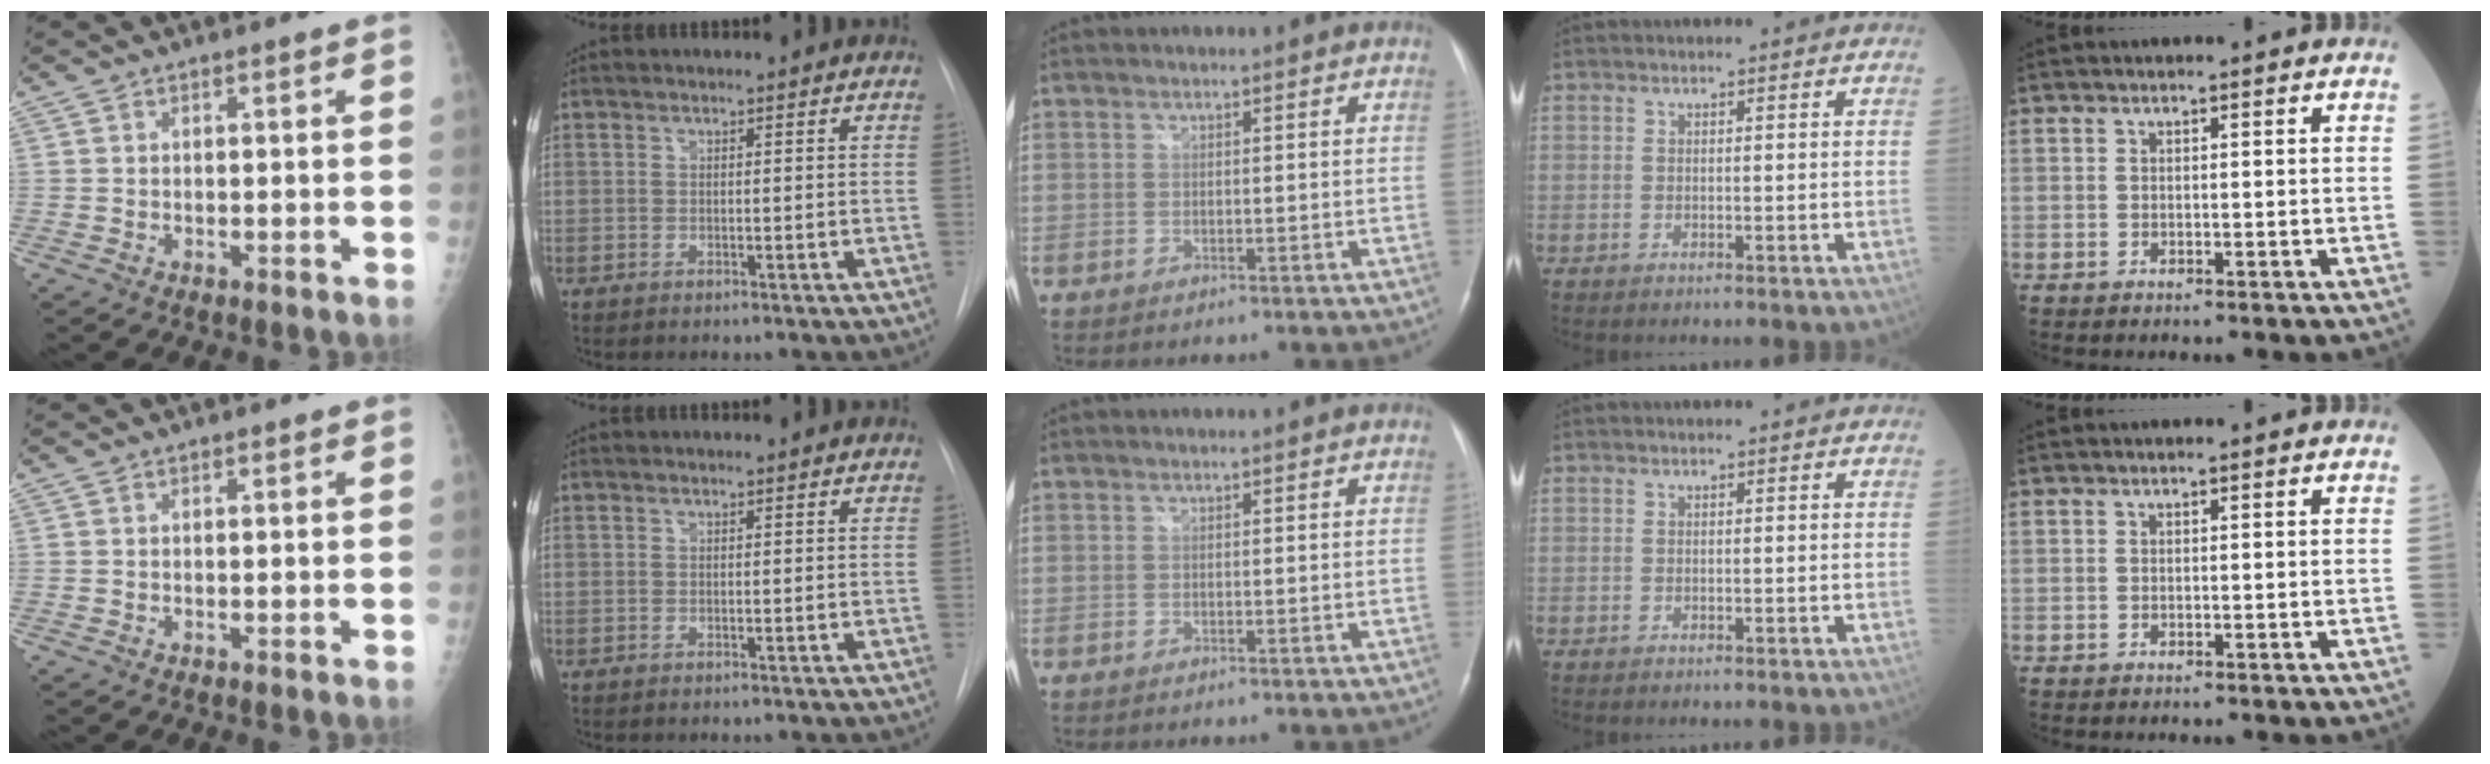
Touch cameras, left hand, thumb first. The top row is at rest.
{}